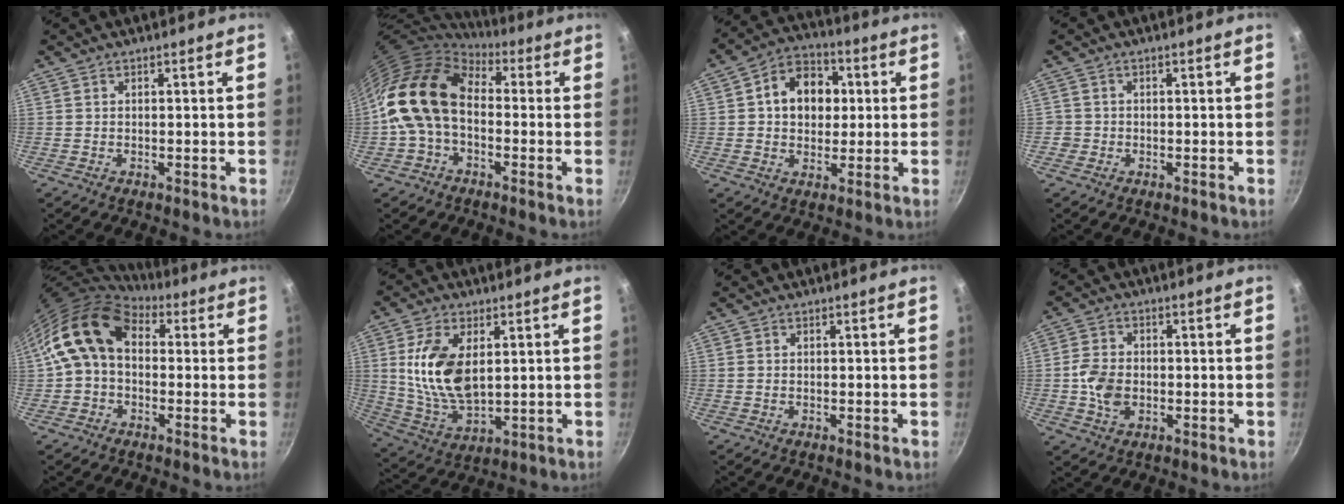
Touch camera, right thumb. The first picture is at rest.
{"total": 14.2, "force": [-0.2, 9.9, 10.3], "torque": [-0.161, 0.032, -0.021]}
{"total": 11.8, "force": [2.0, 9.1, 7.2], "torque": [-0.075, 0.012, 0.017]}
{"total": 1.6, "force": [-0.5, 1.4, 0.2], "torque": [0.002, 0.007, -0.009]}
{"total": 11.9, "force": [1.9, 8.6, 8.0], "torque": [-0.116, 0.020, 0.015]}
{"total": 14.1, "force": [3.0, 7.9, 11.3], "torque": [-0.209, -0.020, 0.067]}
{"total": 0.0}
{"total": 6.7, "force": [-0.9, 4.8, 4.6], "torque": [-0.084, 0.010, -0.021]}